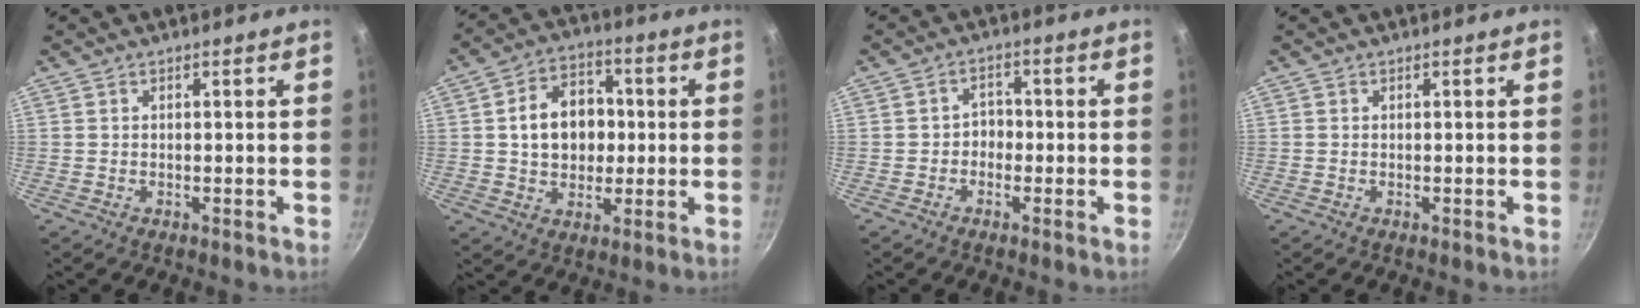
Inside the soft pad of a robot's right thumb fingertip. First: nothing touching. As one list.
[{"total": 11.8, "force": [0.8, 9.1, 7.5], "torque": [-0.088, 0.017, 0.008]}, {"total": 2.8, "force": [-1.0, 2.3, 1.3], "torque": [0.002, 0.015, -0.021]}, {"total": 0.0}]